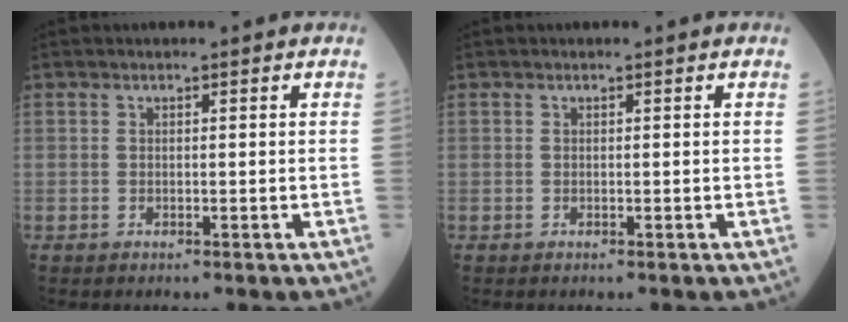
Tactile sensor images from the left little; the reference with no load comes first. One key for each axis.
{"total": 0.0}